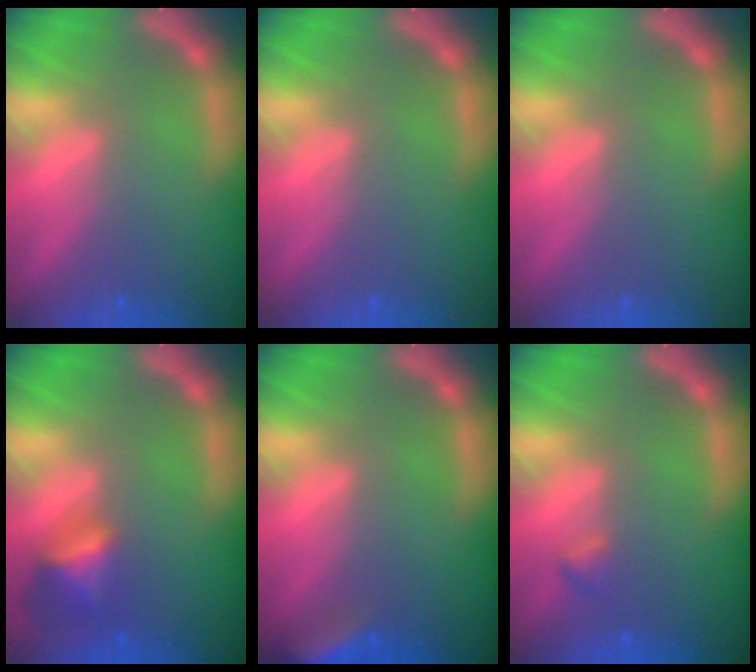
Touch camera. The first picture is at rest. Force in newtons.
{"total": 0.0}
{"total": 0.0}
{"total": 3.5}
{"total": 4.4}
{"total": 0.9}